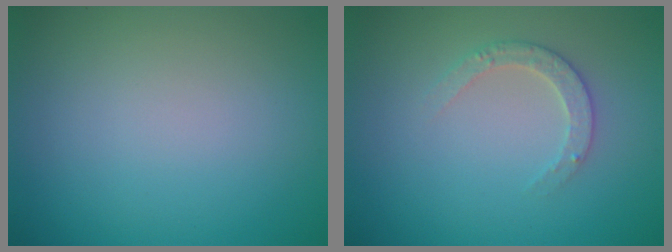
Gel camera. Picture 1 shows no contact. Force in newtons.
{"total": 2.1, "press": 2.1, "slide": 0.3}